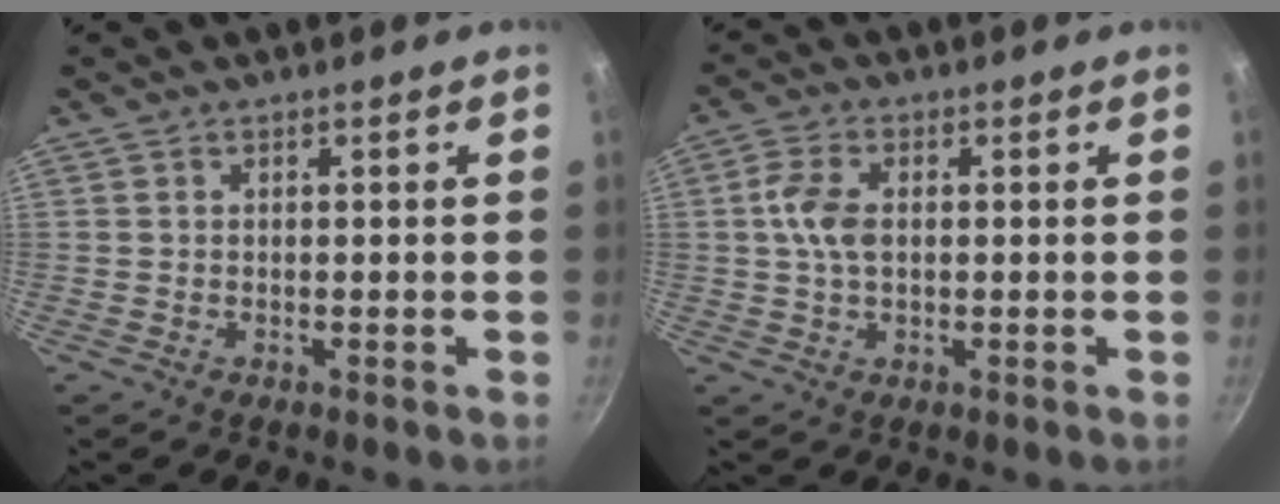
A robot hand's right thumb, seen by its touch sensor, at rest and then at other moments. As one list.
[{"total": 5.9, "force": [0.5, 3.5, 4.7], "torque": [-0.093, 0.010, 0.006]}]